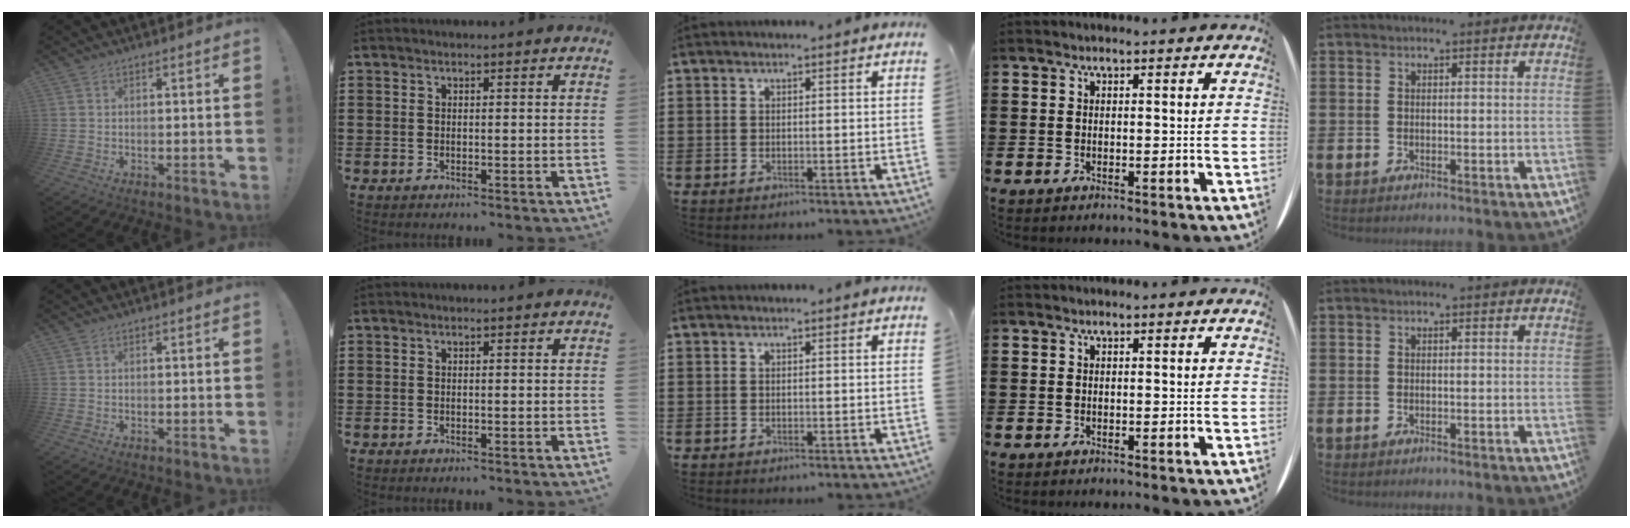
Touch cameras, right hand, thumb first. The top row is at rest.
{}